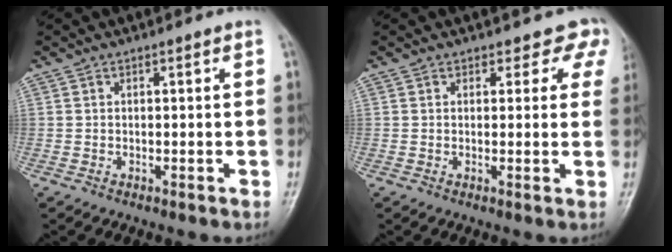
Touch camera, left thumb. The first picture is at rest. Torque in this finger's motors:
{"motor_torque": [0.00, 0.13, -0.02, -0.05, 0.03]}